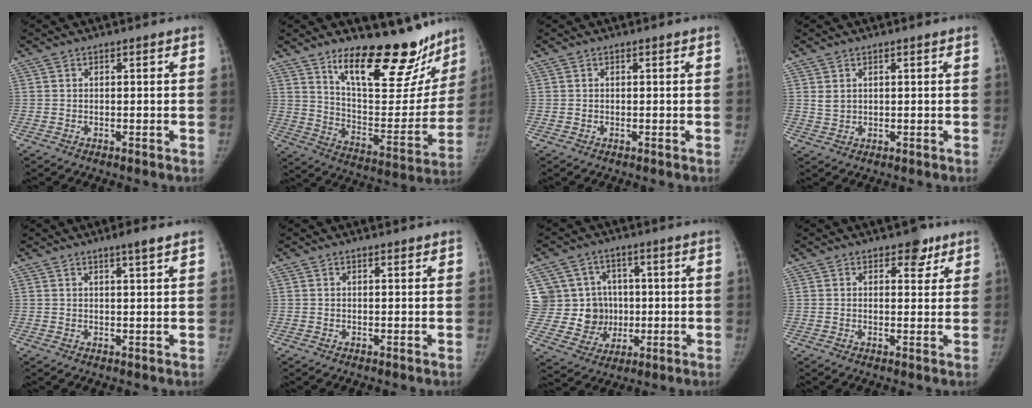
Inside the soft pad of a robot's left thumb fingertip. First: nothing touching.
{"total": 24.4, "force": [17.9, 9.2, 13.7], "torque": [-0.146, -0.111, 0.273]}
{"total": 0.0}
{"total": 1.7, "force": [0.9, 1.1, 0.9], "torque": [-0.015, -0.004, 0.025]}
{"total": 3.0, "force": [2.0, 0.0, 2.2], "torque": [-0.039, -0.012, 0.034]}
{"total": 0.7, "force": [0.6, 0.2, 0.3], "torque": [-0.008, -0.004, 0.009]}
{"total": 12.2, "force": [1.5, 11.4, 4.3], "torque": [-0.031, 0.009, 0.047]}
{"total": 4.2, "force": [2.7, 2.5, 2.1], "torque": [-0.001, -0.013, 0.034]}